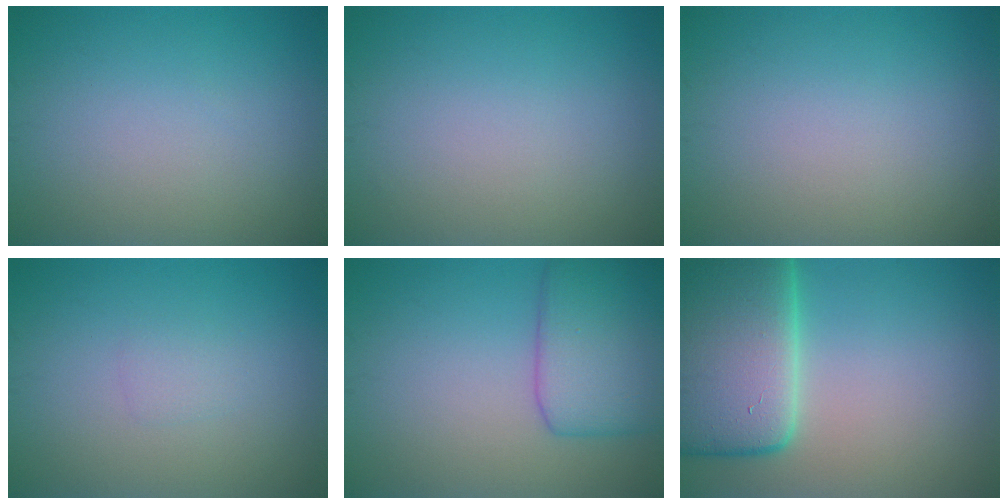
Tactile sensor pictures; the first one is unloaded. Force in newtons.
{"total": 0.0}
{"total": 0.0}
{"total": 0.9, "press": 0.9, "slide": 0.1}
{"total": 6.0, "press": 6.0, "slide": 0.3}
{"total": 13.2, "press": 13.2, "slide": 0.9}